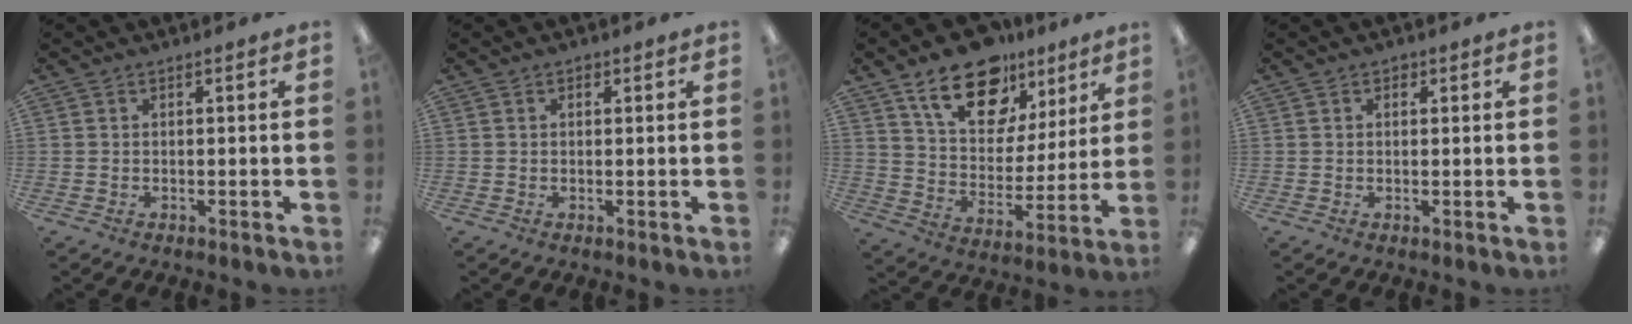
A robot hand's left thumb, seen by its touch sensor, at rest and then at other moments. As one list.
[{"total": 0.8, "force": [0.3, 0.7, 0.2], "torque": [0.003, -0.001, 0.004]}, {"total": 18.6, "force": [12.3, 10.8, 8.8], "torque": [-0.138, -0.065, 0.218]}, {"total": 1.1, "force": [0.5, 0.9, 0.4], "torque": [0.000, 0.000, 0.008]}]